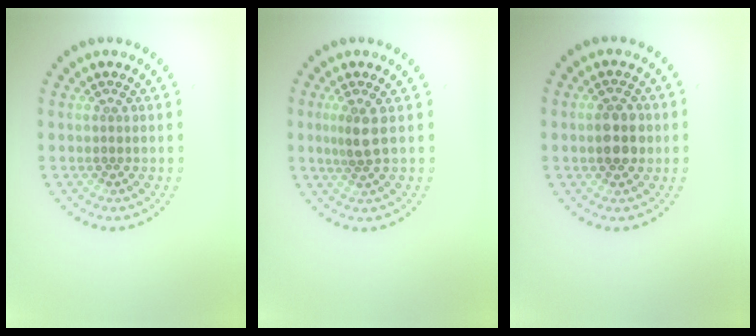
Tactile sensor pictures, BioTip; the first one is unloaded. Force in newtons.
{"total": 2.1, "press": 1.6, "slide": 1.4}
{"total": 3.2, "press": 3.2, "slide": 0.0}